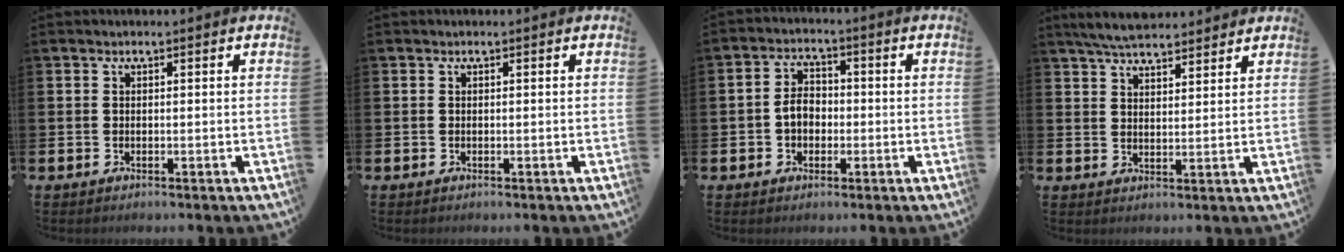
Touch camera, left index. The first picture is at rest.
{"total": 0.0}
{"total": 3.7, "force": [-0.7, 2.8, 2.4], "torque": [-0.040, 0.006, -0.018]}
{"total": 5.4, "force": [5.2, 0.8, 1.3], "torque": [-0.038, -0.017, 0.096]}